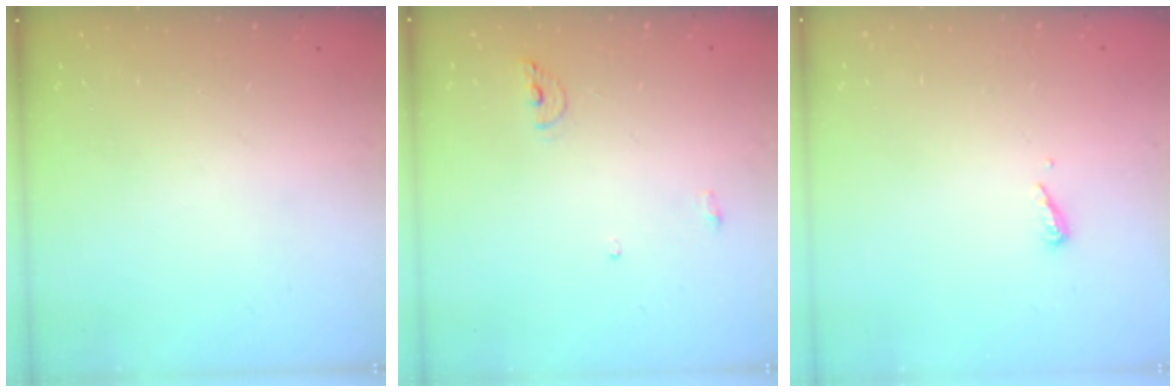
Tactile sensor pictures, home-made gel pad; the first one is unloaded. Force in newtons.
{"total": 6.3, "press": 6.3, "slide": 0.3}
{"total": 4.8, "press": 4.8, "slide": 0.5}